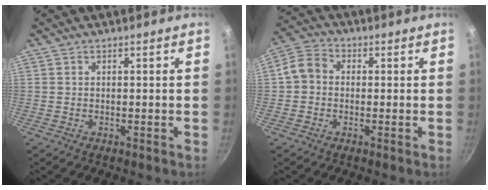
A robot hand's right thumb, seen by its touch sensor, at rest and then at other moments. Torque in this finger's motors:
{"motor_torque": [-0.49, 0.63, 0.37, -0.34, 0.02]}